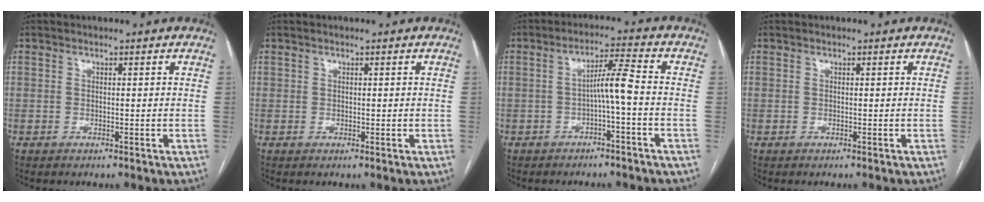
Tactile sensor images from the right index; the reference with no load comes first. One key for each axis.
{"total": 0.7, "fx": 0.3, "fy": 0.6, "fz": 0.1, "tx": 0.006, "ty": 0.000, "tz": 0.004}
{"total": 4.7, "fx": -1.1, "fy": -0.2, "fz": 4.6, "tx": -0.076, "ty": 0.016, "tz": -0.017}
{"total": 0.0}